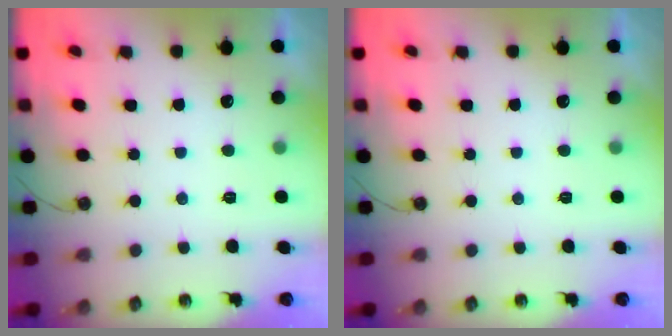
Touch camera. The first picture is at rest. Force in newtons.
{"total": 0.0}